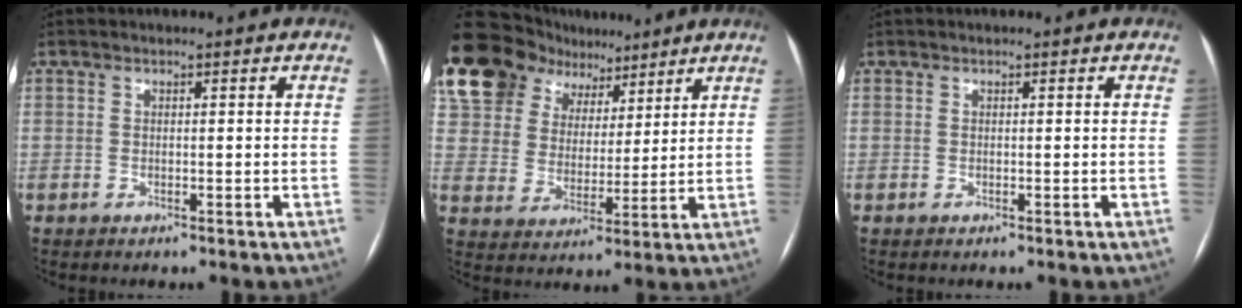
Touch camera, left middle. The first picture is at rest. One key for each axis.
{"total": 24.8, "fx": 16.7, "fy": 15.2, "fz": 10.3, "tx": -0.274, "ty": 0.081, "tz": 0.305}
{"total": 0.0}